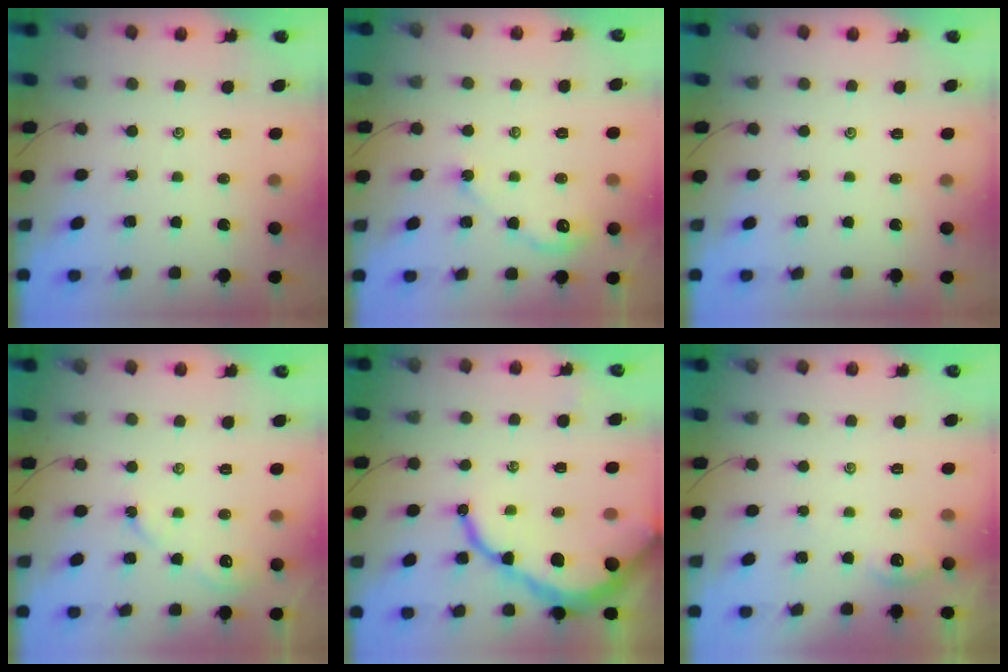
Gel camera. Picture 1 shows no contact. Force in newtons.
{"total": 4.3, "press": 4.3, "slide": 0.7}
{"total": 0.0}
{"total": 6.8, "press": 6.7, "slide": 0.8}
{"total": 15.5, "press": 15.3, "slide": 1.8}
{"total": 2.0, "press": 2.0, "slide": 0.2}